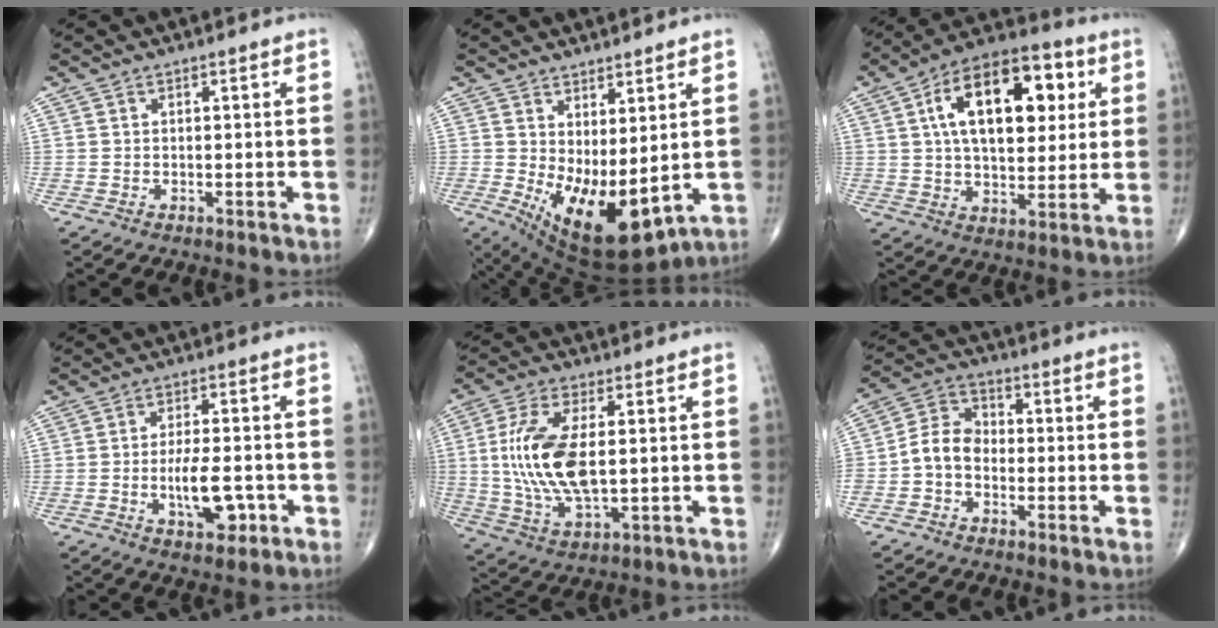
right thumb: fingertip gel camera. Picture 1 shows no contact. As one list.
[{"total": 13.8, "force": [-0.2, 5.9, 12.5], "torque": [-0.204, -0.027, 0.023]}, {"total": 20.9, "force": [5.7, 11.3, 16.6], "torque": [-0.231, 0.007, 0.085]}, {"total": 7.8, "force": [-2.3, 3.3, 6.7], "torque": [-0.104, 0.008, -0.033]}, {"total": 15.0, "force": [1.1, 6.9, 13.3], "torque": [-0.278, -0.009, 0.027]}, {"total": 7.2, "force": [-2.0, 5.5, 4.2], "torque": [-0.063, 0.033, -0.052]}]